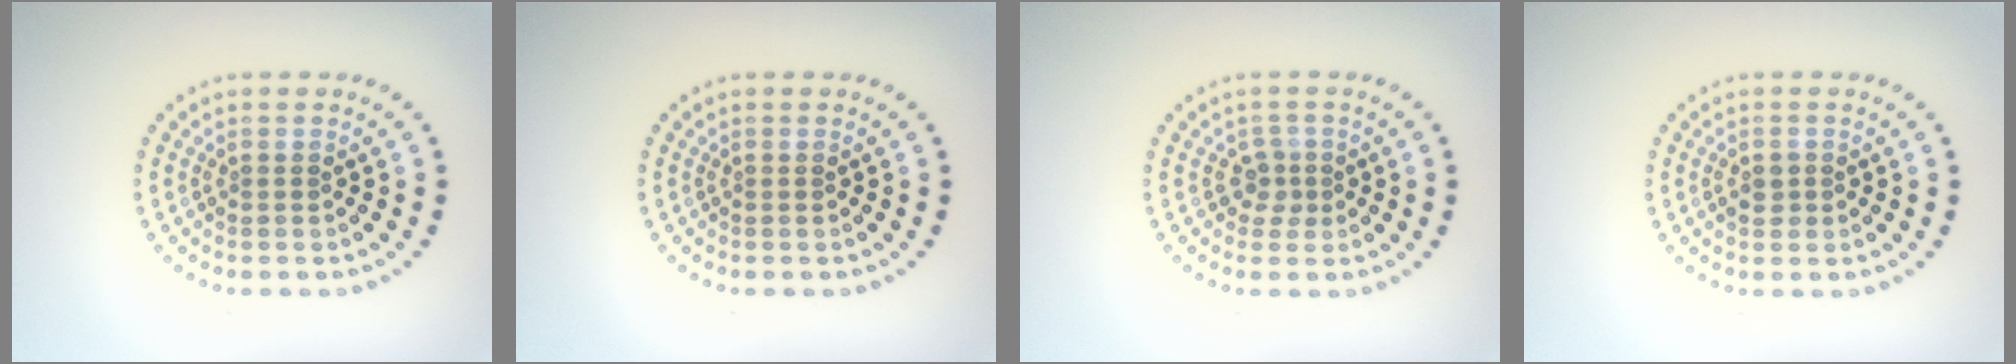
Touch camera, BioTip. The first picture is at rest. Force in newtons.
{"total": 0.0}
{"total": 1.6, "press": 1.3, "slide": 1.0}
{"total": 1.4, "press": 1.3, "slide": 0.4}